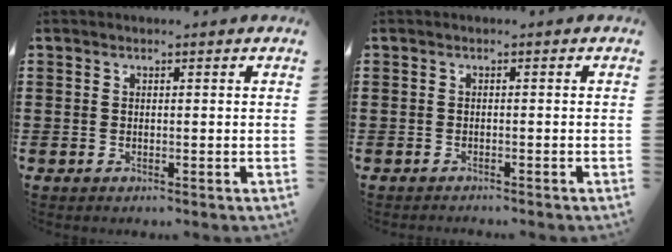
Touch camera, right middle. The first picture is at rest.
{"total": 0.5, "force": [-0.5, 0.0, 0.0], "torque": [-0.001, -0.001, -0.011]}